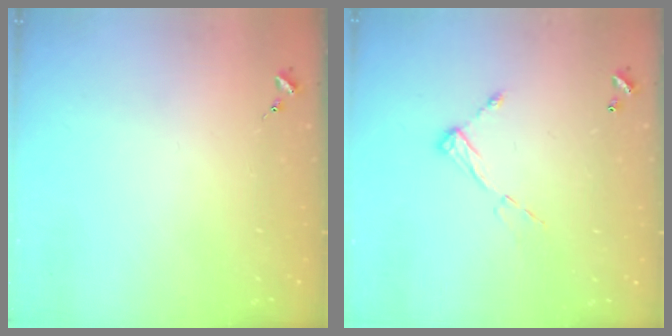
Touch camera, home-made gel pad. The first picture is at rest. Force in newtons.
{"total": 8.2, "press": 8.2, "slide": 0.5}